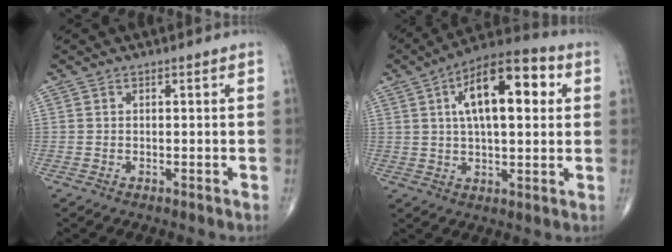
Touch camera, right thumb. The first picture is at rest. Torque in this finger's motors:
{"motor_torque": [0.75, 4.26, 1.64, 0.64, 0.14]}